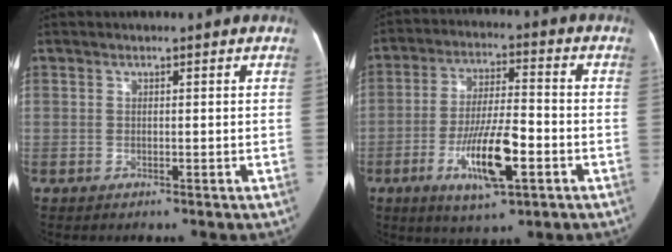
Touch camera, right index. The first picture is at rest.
{"total": 12.1, "force": [-4.3, 2.5, 11.0], "torque": [-0.206, -0.008, -0.072]}